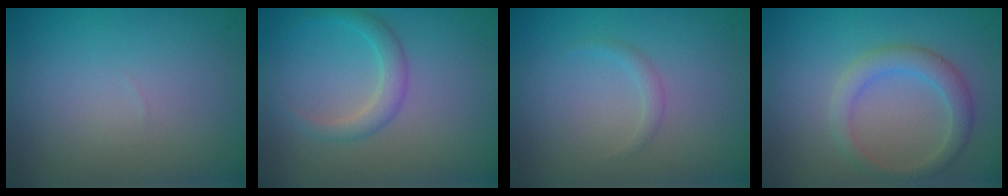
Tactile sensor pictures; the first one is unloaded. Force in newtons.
{"total": 2.0, "press": 2.0, "slide": 0.1}
{"total": 0.9, "press": 0.9, "slide": 0.0}
{"total": 2.7, "press": 2.7, "slide": 0.0}